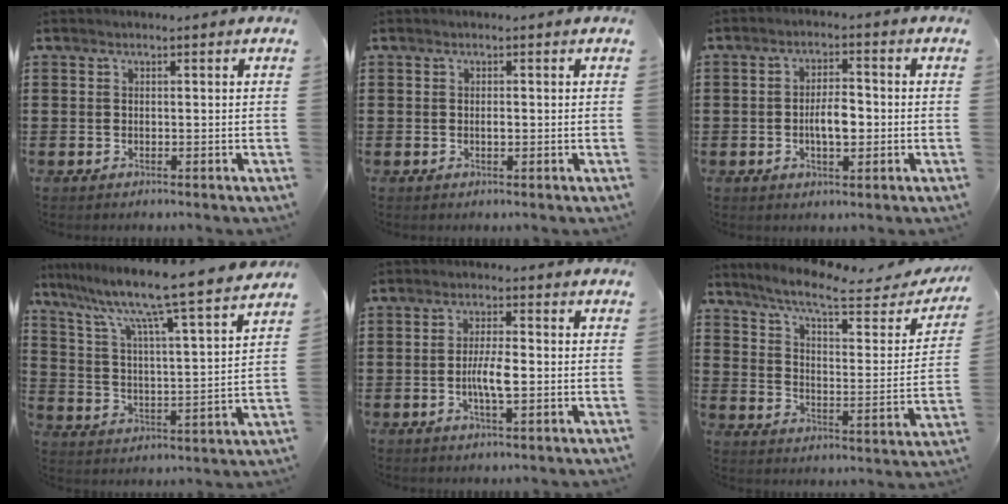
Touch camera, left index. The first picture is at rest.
{"total": 0.8, "force": [0.1, 0.2, 0.8], "torque": [-0.018, -0.002, 0.002]}
{"total": 4.7, "force": [-0.6, 1.9, 4.3], "torque": [-0.078, 0.001, -0.017]}
{"total": 9.4, "force": [8.0, -1.0, 4.8], "torque": [-0.118, -0.069, 0.124]}
{"total": 4.9, "force": [-0.8, 1.2, 4.7], "torque": [-0.088, 0.002, -0.018]}
{"total": 8.4, "force": [6.8, 0.7, 4.9], "torque": [-0.114, -0.036, 0.112]}